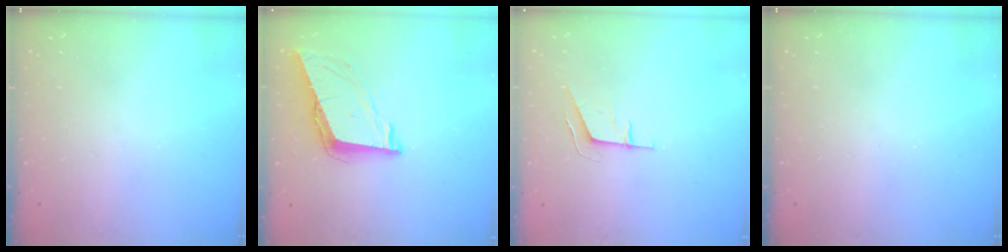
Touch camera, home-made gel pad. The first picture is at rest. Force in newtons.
{"total": 9.0, "press": 8.4, "slide": 3.2}
{"total": 6.1, "press": 6.1, "slide": 0.0}
{"total": 0.0}